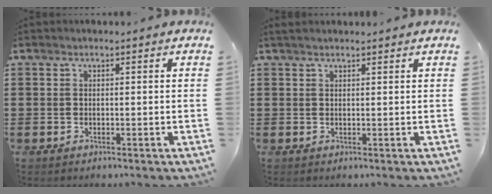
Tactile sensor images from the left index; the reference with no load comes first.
{"total": 1.3, "force": [1.1, 0.1, 0.5], "torque": [-0.011, 0.002, 0.022]}